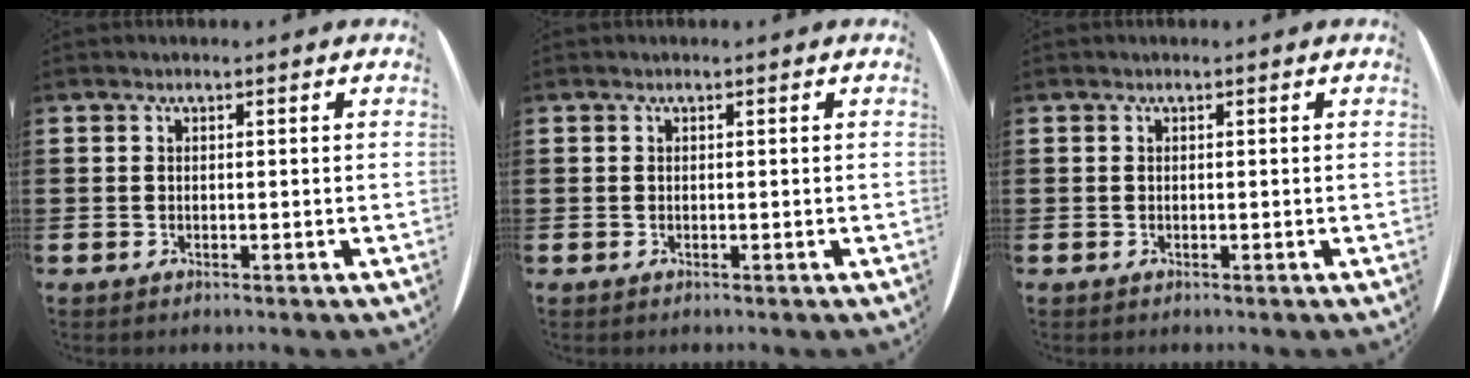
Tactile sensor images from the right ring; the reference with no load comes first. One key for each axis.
{"total": 0.0}
{"total": 0.0}